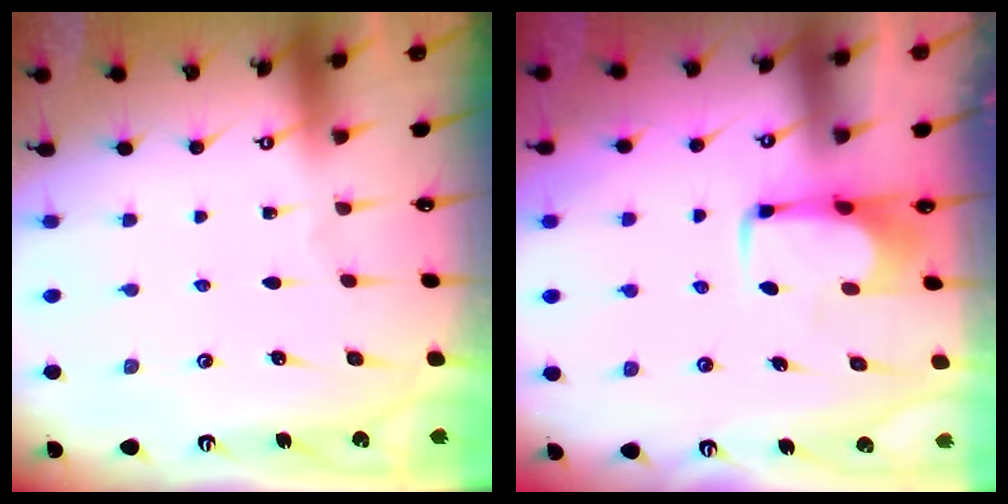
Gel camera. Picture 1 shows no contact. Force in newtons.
{"total": 1.5, "press": 1.5, "slide": 0.2}